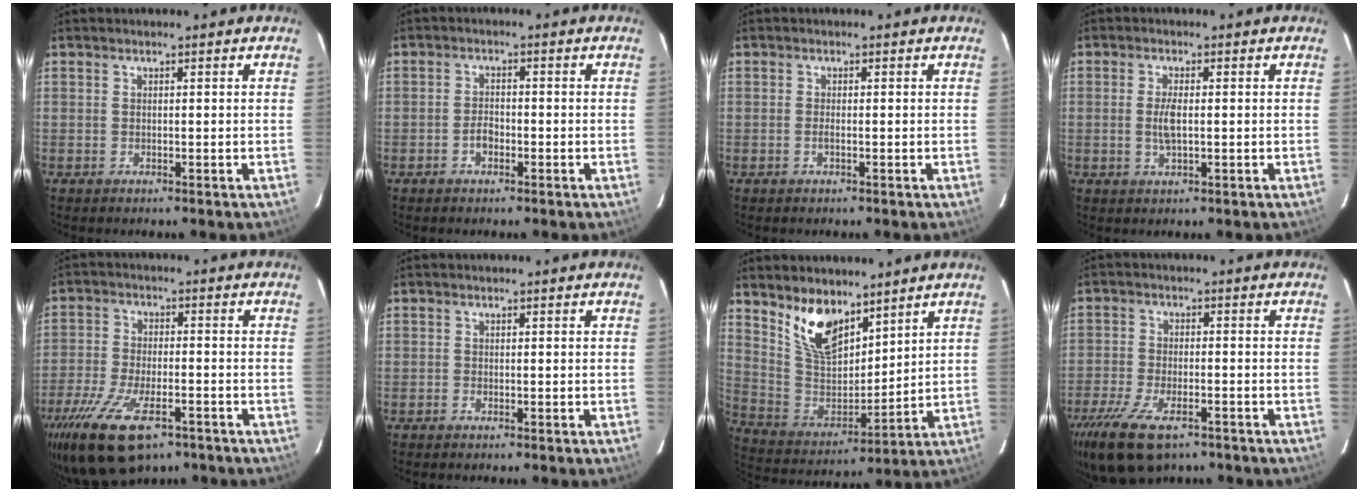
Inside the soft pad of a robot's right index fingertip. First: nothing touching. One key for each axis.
{"total": 2.3, "fx": -1.2, "fy": 1.3, "fz": 1.4, "tx": -0.028, "ty": 0.006, "tz": -0.023}
{"total": 0.9, "fx": -0.3, "fy": 0.1, "fz": 0.8, "tx": -0.017, "ty": 0.001, "tz": -0.007}
{"total": 3.4, "fx": -0.2, "fy": 1.1, "fz": 3.2, "tx": -0.064, "ty": -0.002, "tz": -0.003}
{"total": 16.9, "fx": -10.3, "fy": 7.1, "fz": 11.4, "tx": -0.253, "ty": -0.046, "tz": -0.179}
{"total": 0.0}
{"total": 12.8, "fx": 8.8, "fy": 6.1, "fz": 7.0, "tx": -0.138, "ty": -0.001, "tz": 0.182}
{"total": 14.2, "fx": -9.4, "fy": 6.1, "fz": 8.6, "tx": -0.205, "ty": -0.037, "tz": -0.167}